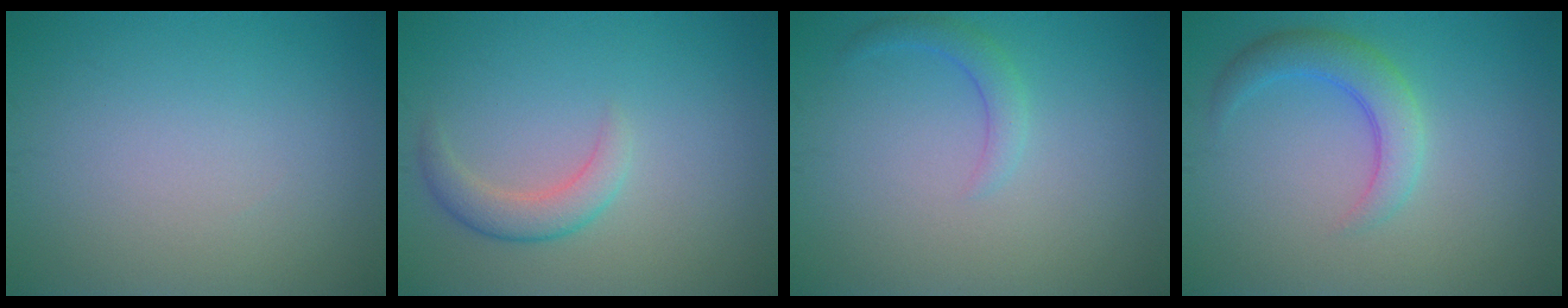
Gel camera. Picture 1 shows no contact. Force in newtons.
{"total": 2.5, "press": 2.5, "slide": 0.2}
{"total": 1.6, "press": 1.6, "slide": 0.2}
{"total": 3.4, "press": 3.4, "slide": 0.1}